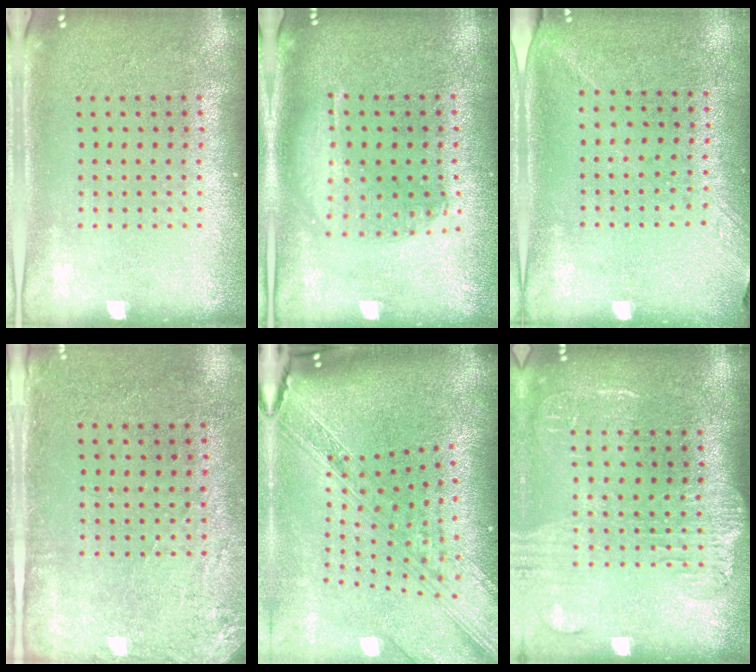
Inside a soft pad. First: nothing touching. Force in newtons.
{"total": 1.3, "press": 1.2, "slide": 0.4}
{"total": 1.2, "press": 0.9, "slide": 0.8}
{"total": 2.8, "press": 2.3, "slide": 1.6}
{"total": 4.0, "press": 2.9, "slide": 2.7}
{"total": 1.8, "press": 1.5, "slide": 0.9}